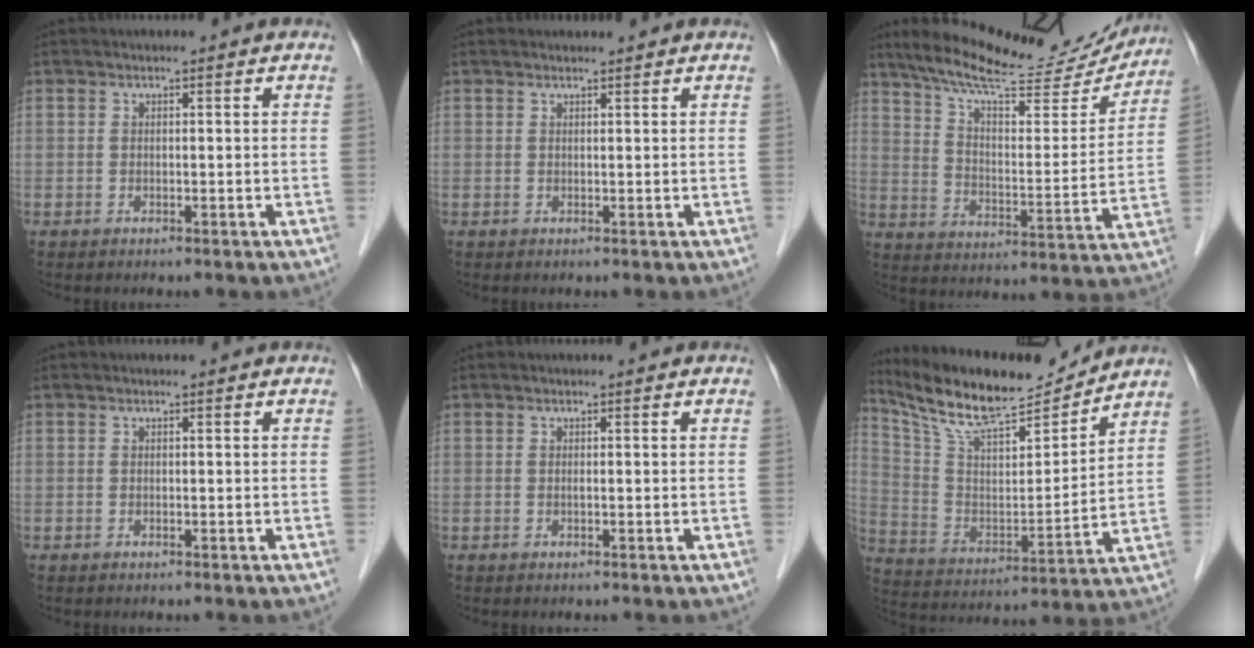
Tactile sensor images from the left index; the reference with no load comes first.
{"total": 0.8, "force": [0.8, 0.0, 0.1], "torque": [-0.009, 0.005, 0.015]}
{"total": 21.9, "force": [19.8, 3.9, 8.5], "torque": [-0.135, -0.013, 0.279]}
{"total": 0.0}
{"total": 0.0}
{"total": 16.6, "force": [15.3, 1.7, 6.2], "torque": [-0.127, -0.001, 0.274]}